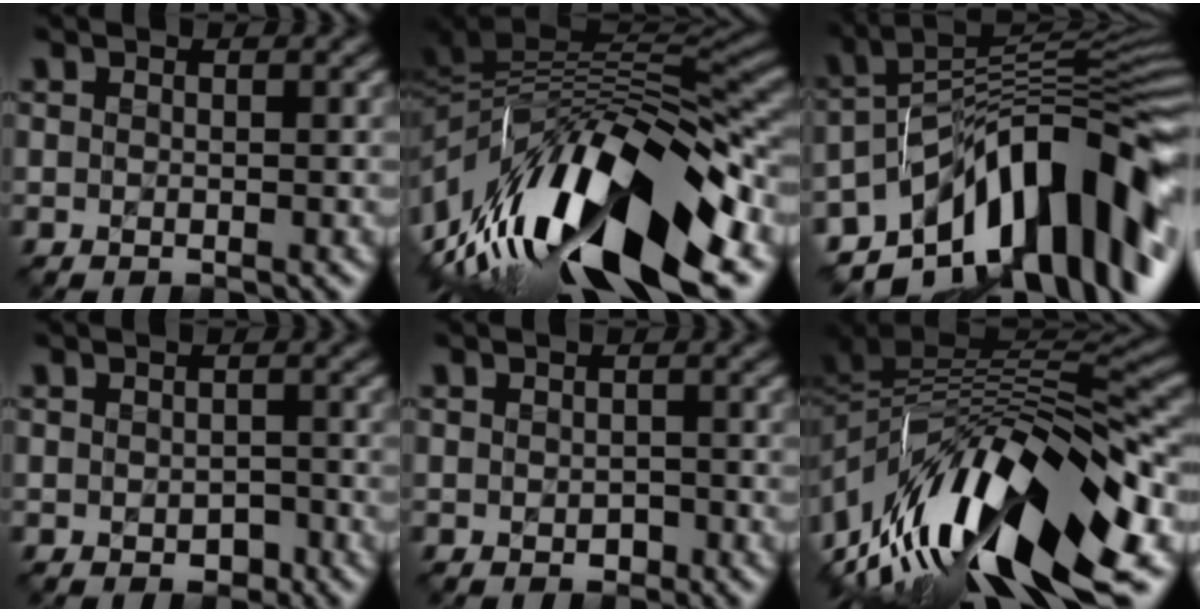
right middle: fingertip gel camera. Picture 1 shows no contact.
{"total": 16.8, "force": [-5.6, 6.7, 14.4], "torque": [-0.253, 0.017, -0.101]}
{"total": 13.5, "force": [-6.5, 5.2, 10.6], "torque": [-0.142, 0.025, -0.118]}
{"total": 1.3, "force": [-0.5, 0.9, 0.8], "torque": [-0.013, -0.005, -0.007]}
{"total": 0.9, "force": [-0.3, 0.6, 0.6], "torque": [-0.009, -0.003, -0.004]}
{"total": 15.7, "force": [-5.1, 6.5, 13.3], "torque": [-0.240, 0.017, -0.091]}